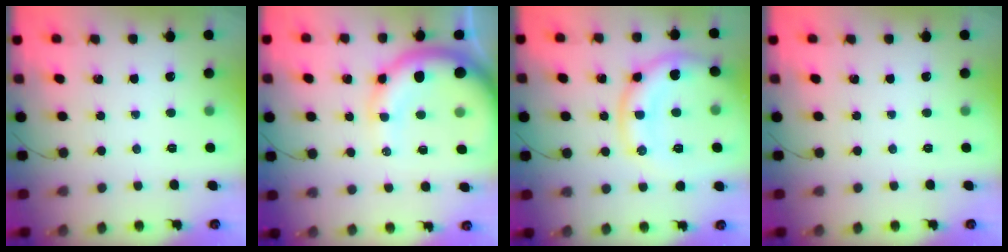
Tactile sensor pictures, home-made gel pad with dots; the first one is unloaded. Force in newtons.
{"total": 13.7, "press": 13.4, "slide": 2.8}
{"total": 13.6, "press": 13.6, "slide": 0.6}
{"total": 0.0}